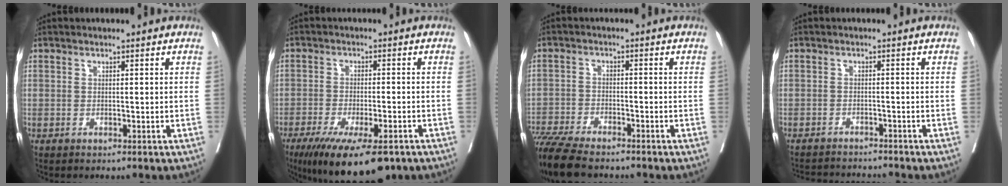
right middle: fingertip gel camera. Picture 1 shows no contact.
{"total": 13.4, "force": [-9.3, 3.0, 9.2], "torque": [-0.140, -0.027, -0.143]}
{"total": 11.2, "force": [-9.7, 2.0, 5.3], "torque": [-0.096, -0.021, -0.161]}
{"total": 6.6, "force": [-6.5, -0.1, 0.9], "torque": [-0.011, -0.004, -0.099]}